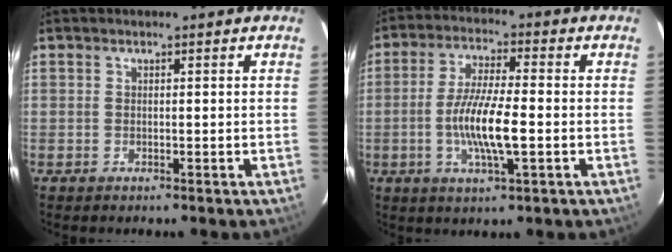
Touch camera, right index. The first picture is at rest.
{"total": 10.0, "force": [-2.2, 1.8, 9.6], "torque": [-0.186, -0.005, -0.043]}